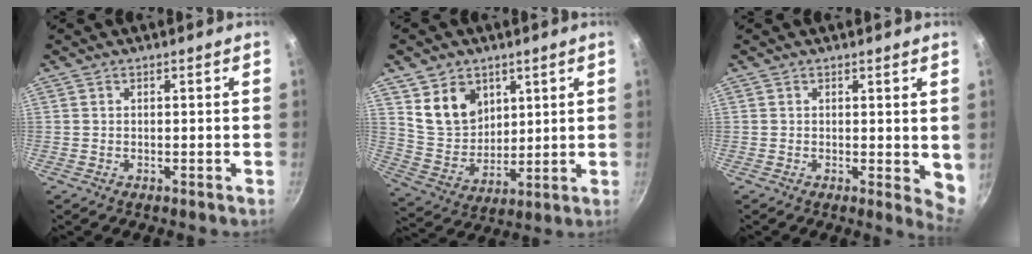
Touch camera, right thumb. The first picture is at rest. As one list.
[{"total": 11.2, "force": [5.0, 8.6, 5.3], "torque": [-0.061, -0.027, 0.110]}, {"total": 4.2, "force": [0.9, 1.8, 3.7], "torque": [-0.039, -0.008, 0.011]}]